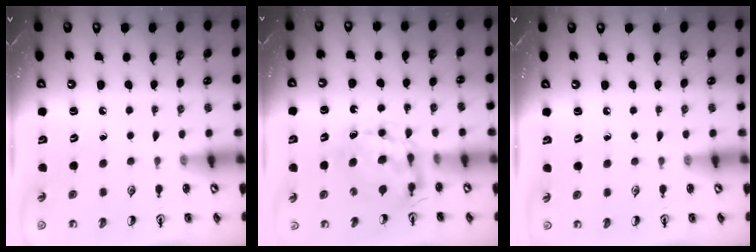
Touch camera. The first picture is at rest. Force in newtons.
{"total": 7.7, "press": 7.7, "slide": 0.5}
{"total": 0.0}